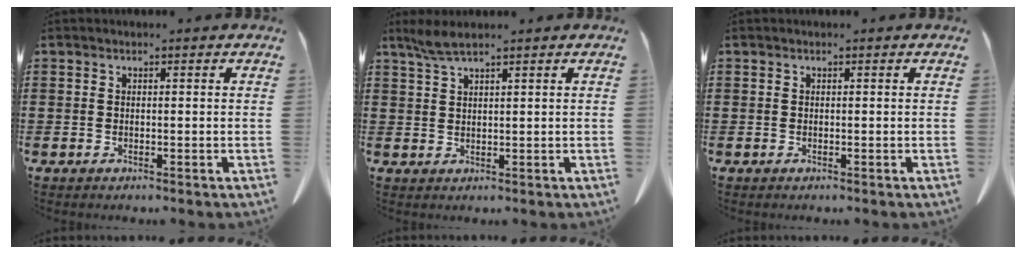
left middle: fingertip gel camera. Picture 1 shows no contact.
{"total": 3.0, "force": [2.3, 0.2, 2.0], "torque": [-0.045, -0.001, 0.044]}
{"total": 0.0}